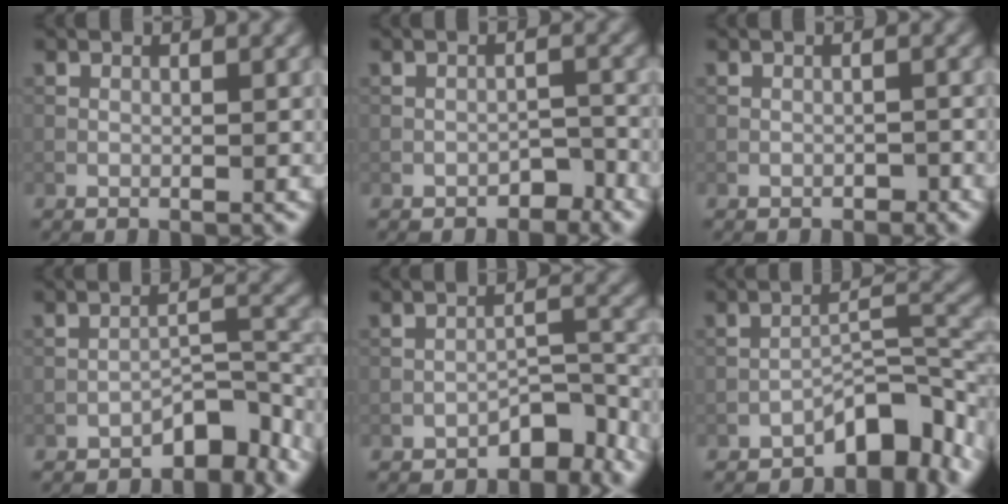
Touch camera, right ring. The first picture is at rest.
{"total": 1.7, "force": [-1.3, 0.8, 0.6], "torque": [-0.007, 0.007, -0.022]}
{"total": 0.7, "force": [-0.5, 0.4, 0.2], "torque": [-0.002, -0.001, -0.007]}
{"total": 4.2, "force": [-3.2, 1.5, 2.1], "torque": [-0.019, 0.015, -0.053]}
{"total": 3.7, "force": [-3.0, 1.4, 1.6], "torque": [-0.014, 0.012, -0.047]}
{"total": 5.7, "force": [-4.0, 2.0, 3.5], "torque": [-0.034, 0.018, -0.062]}